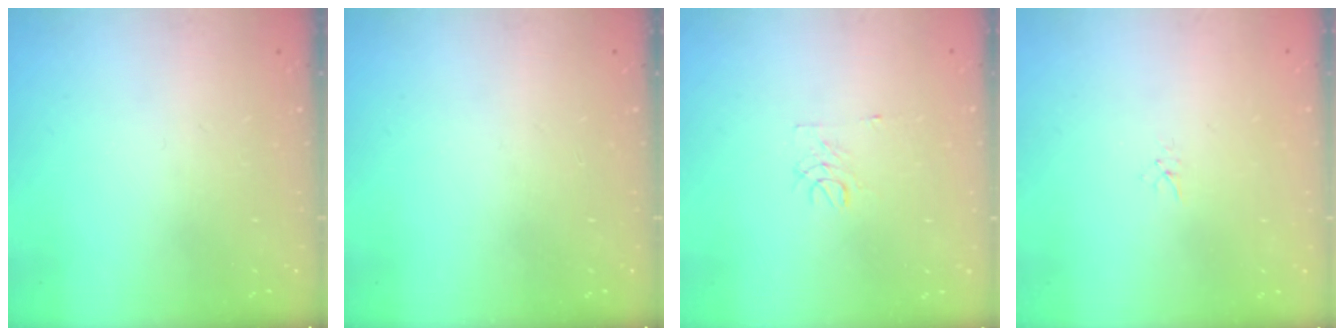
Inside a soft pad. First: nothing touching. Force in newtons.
{"total": 0.0}
{"total": 3.5, "press": 3.5, "slide": 0.3}
{"total": 1.5, "press": 1.5, "slide": 0.1}